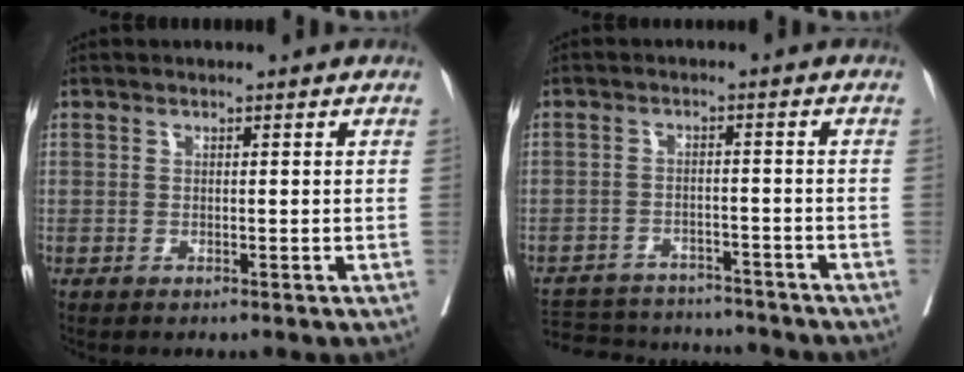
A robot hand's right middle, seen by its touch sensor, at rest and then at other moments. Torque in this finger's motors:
{"motor_torque": [0.32, -0.64, 0.00, 0.01]}